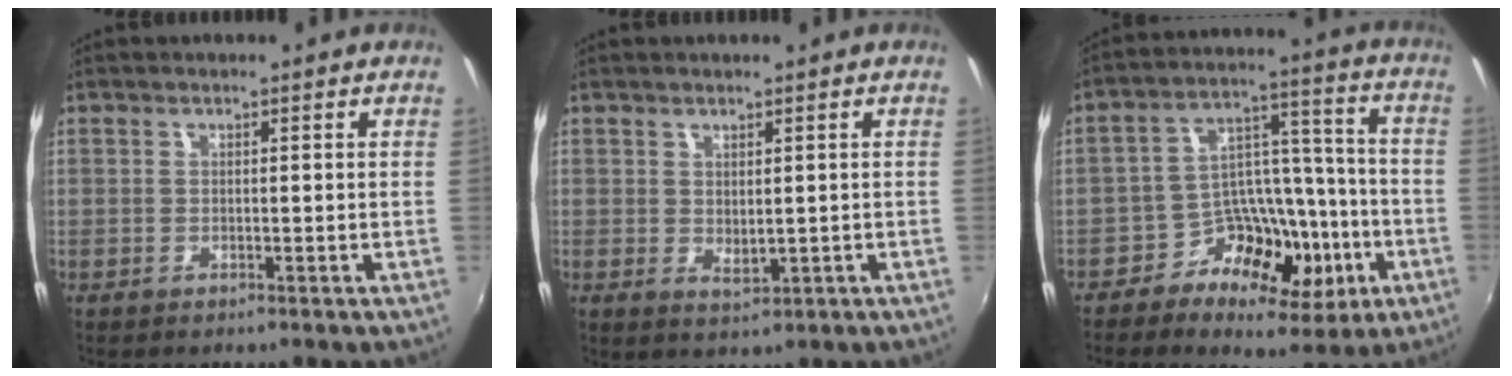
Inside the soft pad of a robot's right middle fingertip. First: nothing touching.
{"total": 1.9, "force": [0.9, 0.9, 1.4], "torque": [-0.016, -0.006, 0.018]}
{"total": 14.3, "force": [-6.6, 10.1, 7.6], "torque": [-0.134, 0.033, -0.101]}